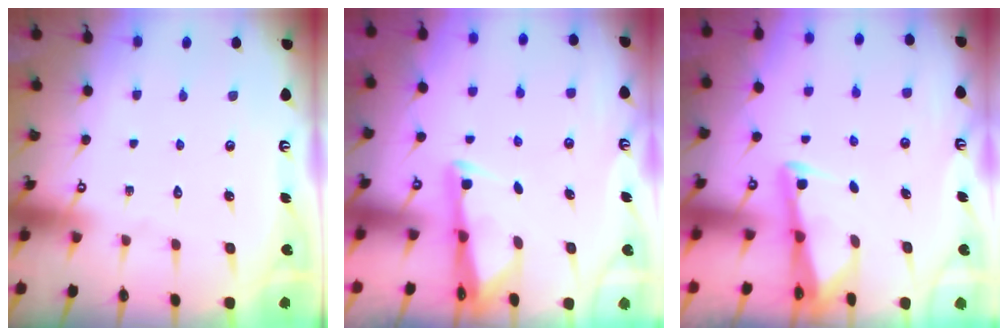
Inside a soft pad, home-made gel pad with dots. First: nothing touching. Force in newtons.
{"total": 2.6, "press": 2.6, "slide": 0.4}
{"total": 2.7, "press": 2.7, "slide": 0.2}